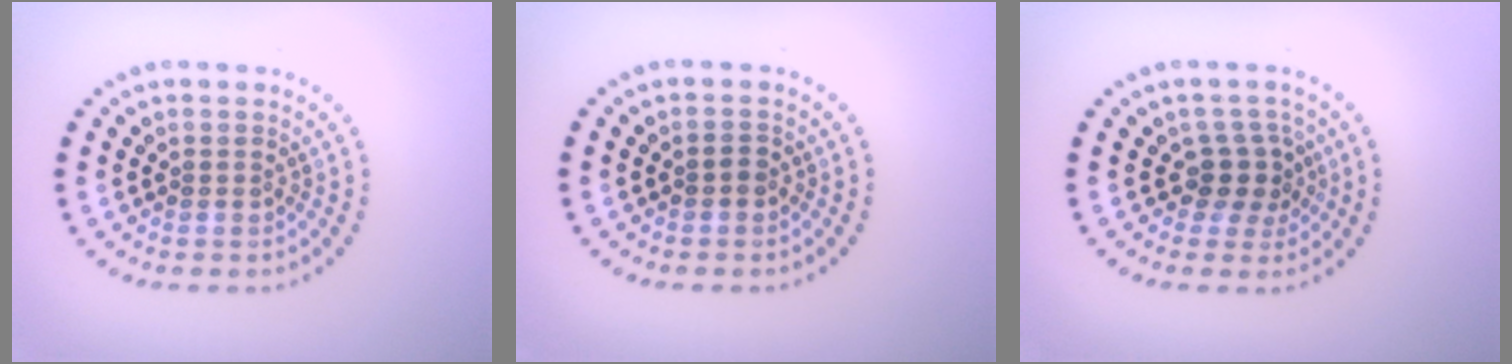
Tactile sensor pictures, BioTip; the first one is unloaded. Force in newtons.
{"total": 0.8, "press": 0.8, "slide": 0.1}
{"total": 2.5, "press": 1.9, "slide": 1.6}